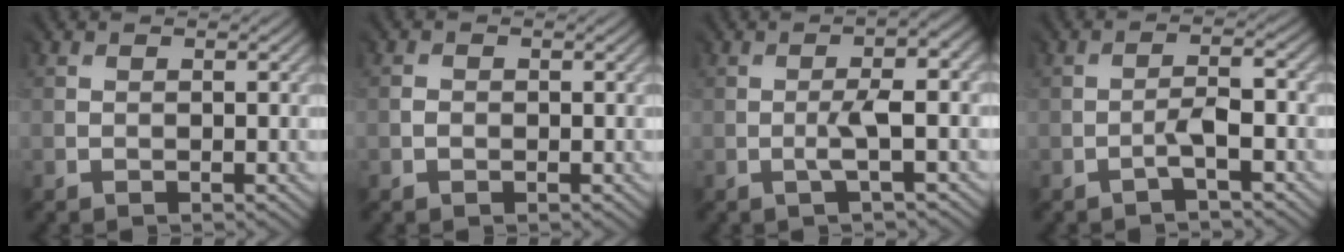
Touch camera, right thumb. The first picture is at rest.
{"total": 0.7, "force": [-0.2, 0.7, -0.1], "torque": [0.003, -0.001, -0.005]}
{"total": 1.9, "force": [-0.8, -0.7, 1.5], "torque": [-0.028, 0.008, -0.021]}
{"total": 1.6, "force": [-1.4, -0.6, 0.3], "torque": [-0.007, 0.012, -0.032]}